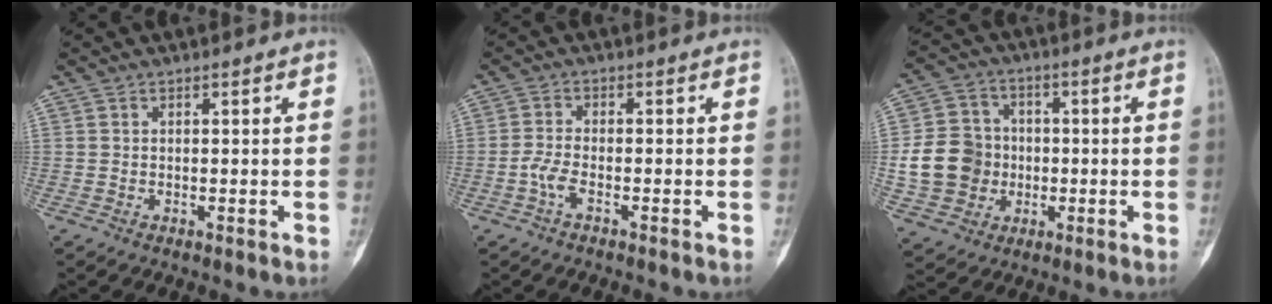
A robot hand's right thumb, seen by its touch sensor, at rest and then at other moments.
{"total": 3.0, "force": [-1.5, 1.1, 2.3], "torque": [-0.054, 0.010, -0.033]}
{"total": 12.2, "force": [-1.2, 11.0, 5.2], "torque": [-0.075, 0.015, -0.021]}